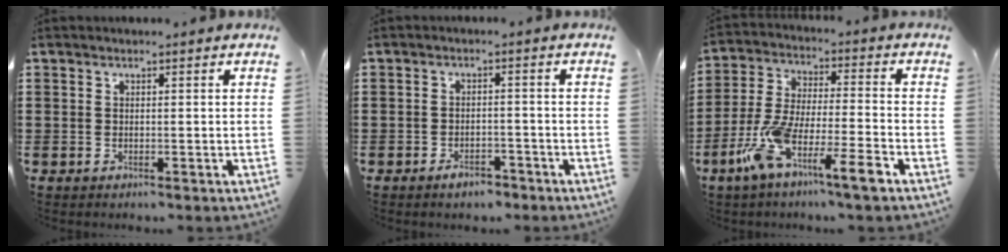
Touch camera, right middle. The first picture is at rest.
{"total": 2.5, "force": [-2.2, 0.8, 0.9], "torque": [-0.020, 0.000, -0.043]}
{"total": 10.4, "force": [-7.0, 1.3, 7.5], "torque": [-0.170, -0.004, -0.139]}